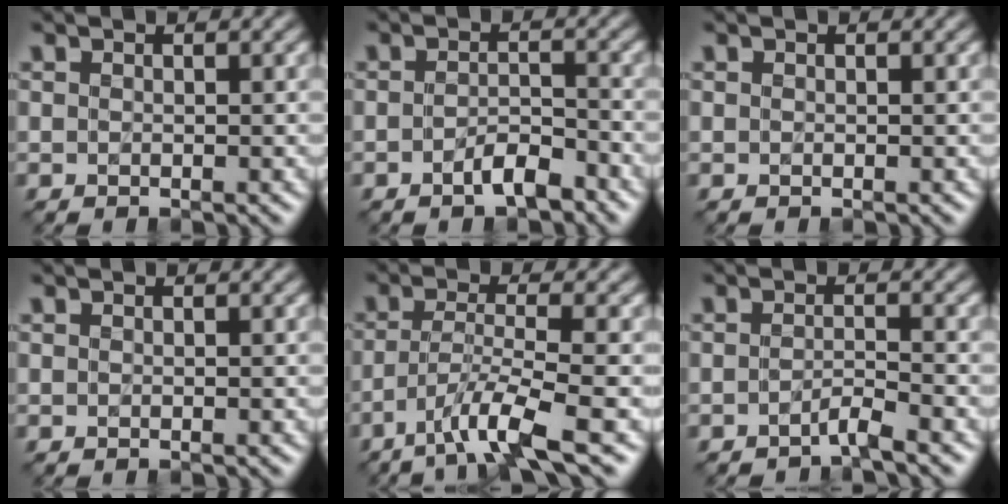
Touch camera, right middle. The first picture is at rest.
{"total": 2.6, "force": [-1.9, 1.0, 1.5], "torque": [-0.024, 0.006, -0.035]}
{"total": 0.0}
{"total": 0.0}
{"total": 4.4, "force": [-3.0, -0.5, 3.2], "torque": [-0.061, 0.003, -0.065]}
{"total": 1.3, "force": [-1.3, -0.3, 0.4], "torque": [-0.009, 0.007, -0.026]}